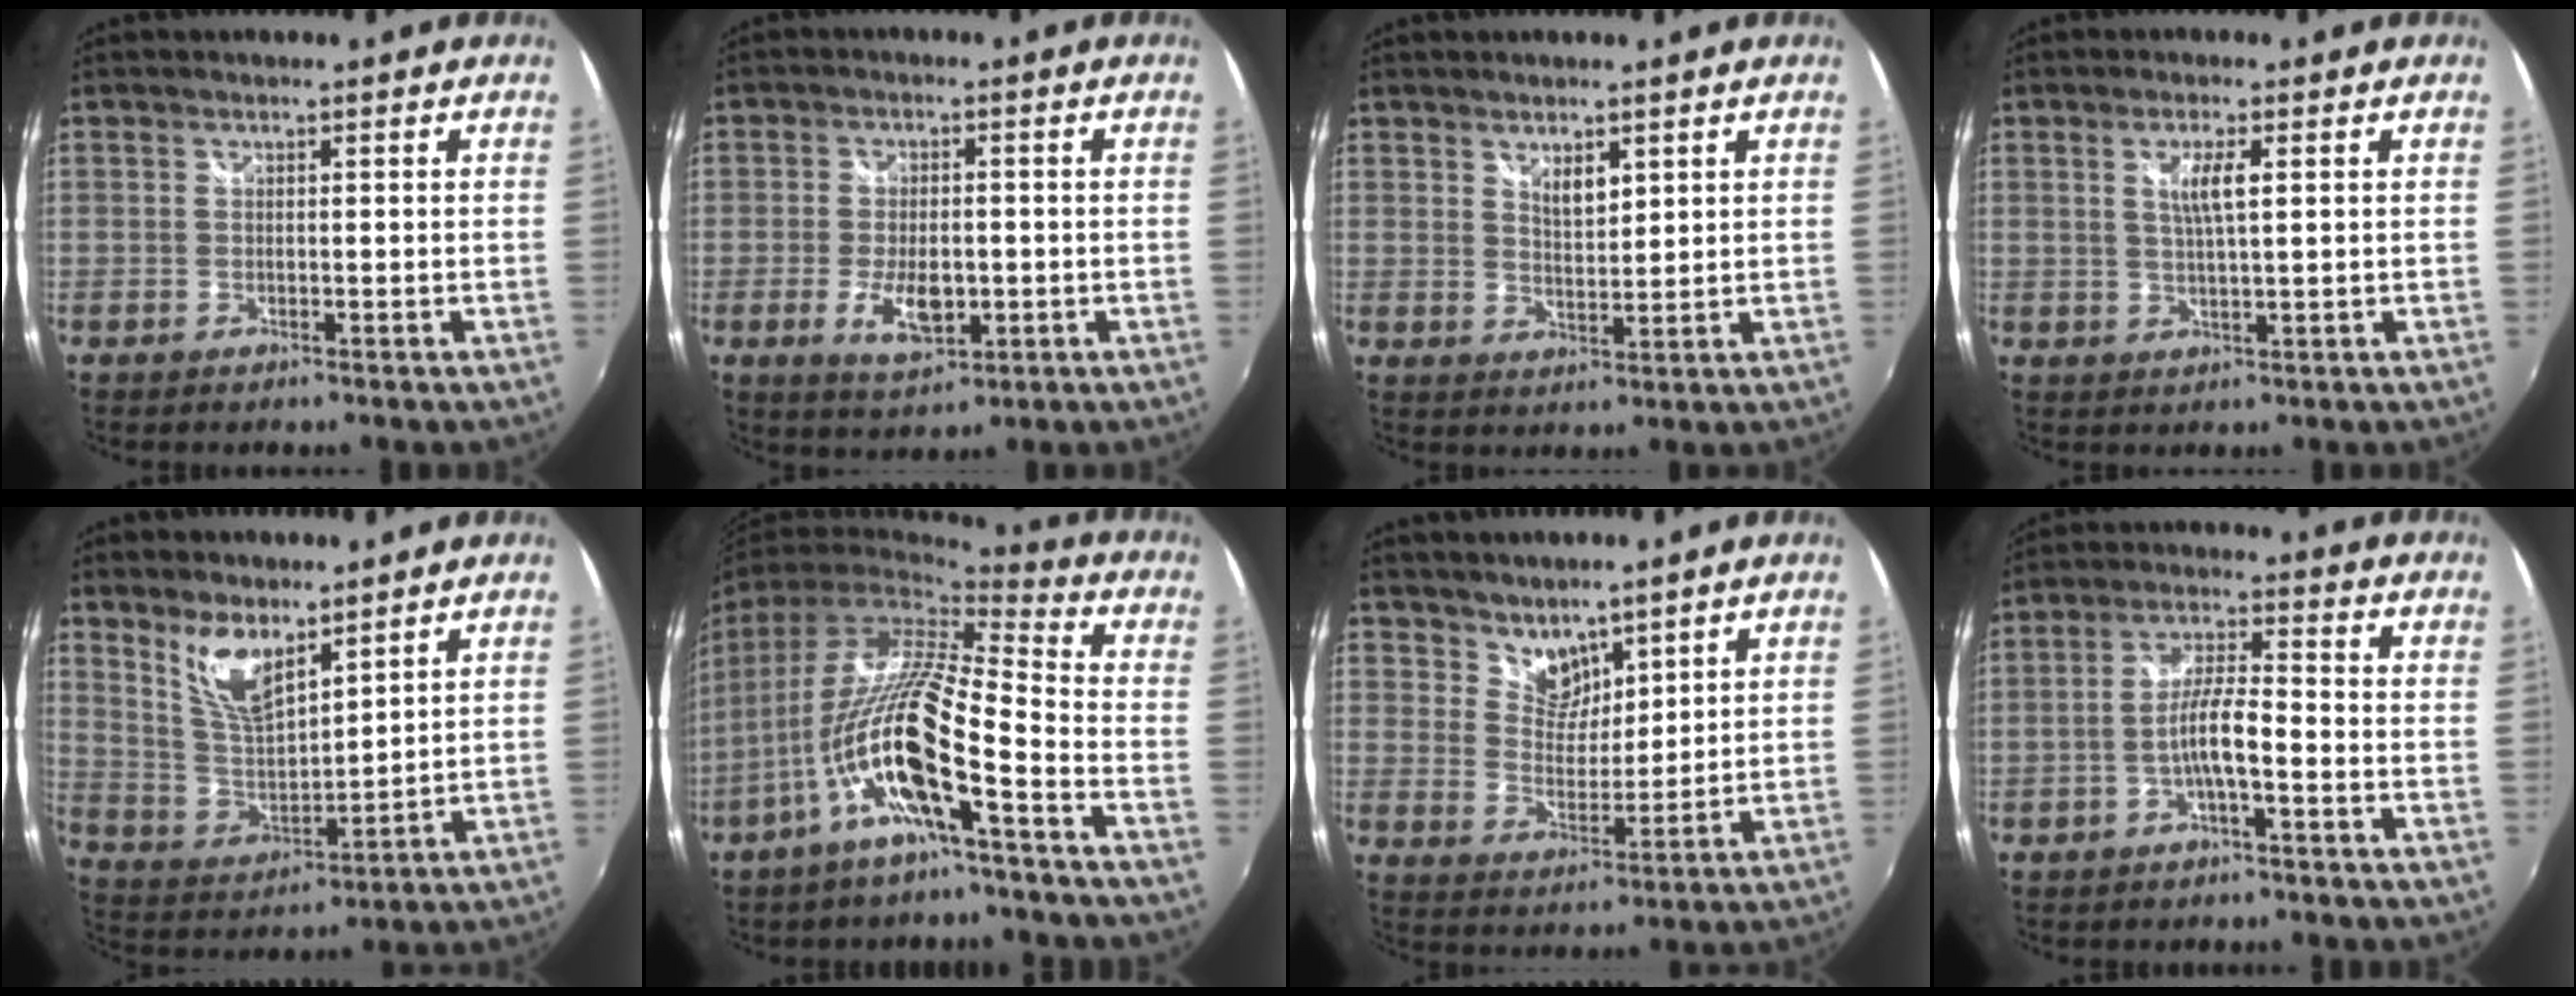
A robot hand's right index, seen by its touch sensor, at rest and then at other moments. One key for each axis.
{"total": 7.2, "fx": -2.0, "fy": 3.6, "fz": 5.9, "tx": -0.118, "ty": -0.007, "tz": -0.029}
{"total": 3.7, "fx": 2.3, "fy": 1.6, "fz": 2.4, "tx": -0.037, "ty": -0.004, "tz": 0.039}
{"total": 3.9, "fx": 1.2, "fy": 0.5, "fz": 3.7, "tx": -0.070, "ty": -0.003, "tz": 0.021}
{"total": 9.4, "fx": 6.5, "fy": 3.3, "fz": 6.0, "tx": -0.116, "ty": -0.006, "tz": 0.133}
{"total": 16.2, "fx": -6.2, "fy": 2.3, "fz": 14.7, "tx": -0.263, "ty": -0.017, "tz": -0.123}
{"total": 6.3, "fx": 5.2, "fy": 3.2, "fz": 1.5, "tx": -0.011, "ty": 0.002, "tz": 0.098}
{"total": 6.0, "fx": -2.5, "fy": 0.7, "fz": 5.4, "tx": -0.107, "ty": 0.012, "tz": -0.043}